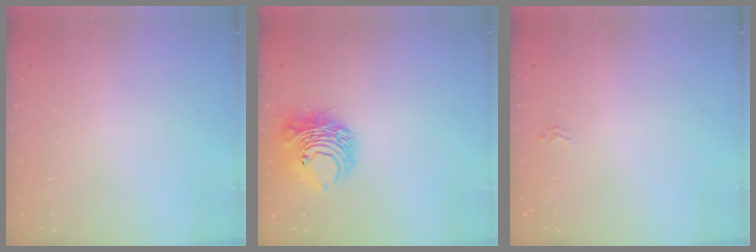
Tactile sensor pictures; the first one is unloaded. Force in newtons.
{"total": 9.7, "press": 9.6, "slide": 1.4}
{"total": 1.6, "press": 1.6, "slide": 0.4}